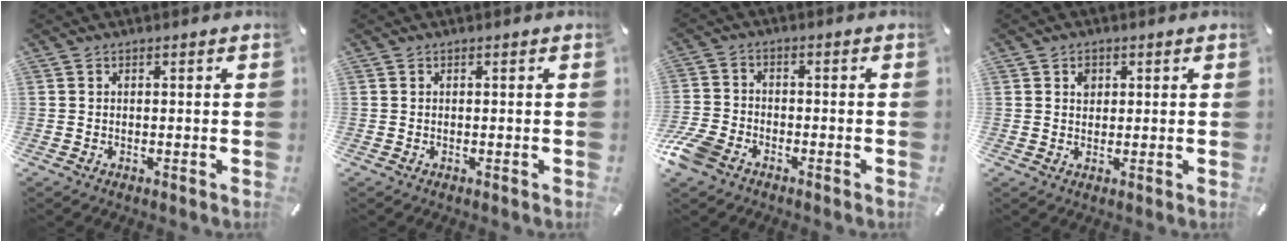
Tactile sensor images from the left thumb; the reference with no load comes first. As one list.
[{"total": 0.0}, {"total": 7.1, "force": [-4.5, 4.2, 3.5], "torque": [-0.093, 0.012, -0.091]}, {"total": 2.2, "force": [0.7, 2.0, 0.7], "torque": [0.001, -0.002, 0.009]}]